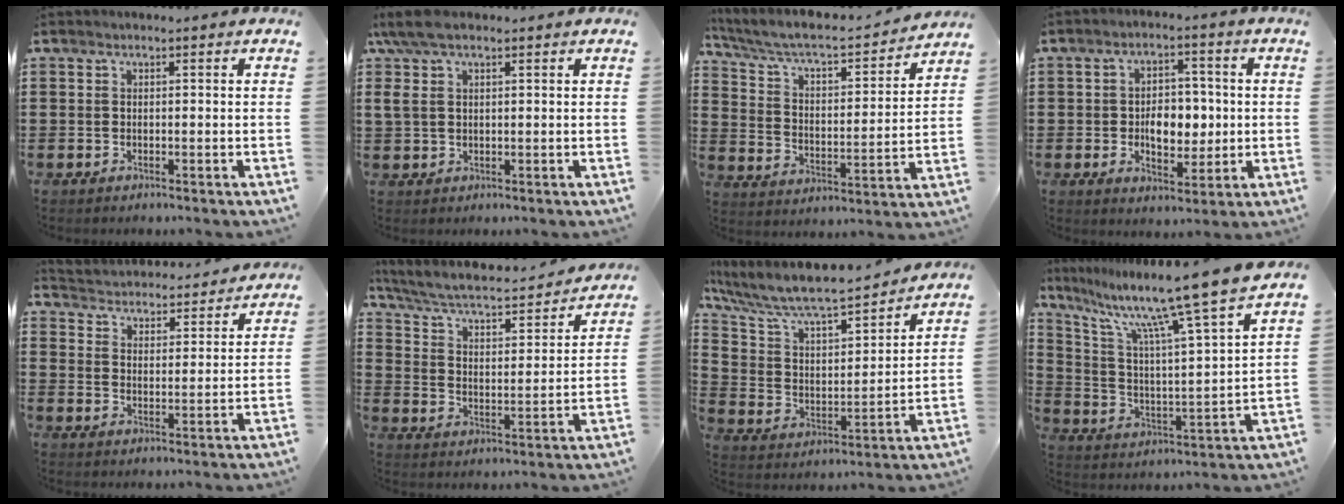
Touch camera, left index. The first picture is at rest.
{"total": 5.4, "force": [2.4, 2.3, 4.2], "torque": [-0.107, 0.004, 0.038]}
{"total": 5.4, "force": [4.6, 1.0, 2.5], "torque": [-0.072, -0.037, 0.070]}
{"total": 6.7, "force": [-0.4, 4.3, 5.1], "torque": [-0.076, 0.002, -0.015]}
{"total": 3.6, "force": [3.5, 0.1, -0.5], "torque": [-0.016, -0.034, 0.055]}
{"total": 4.5, "force": [3.9, 0.8, 2.2], "torque": [-0.063, -0.032, 0.056]}
{"total": 7.6, "force": [6.8, 1.7, 3.0], "torque": [-0.093, -0.056, 0.111]}
{"total": 11.8, "force": [9.5, -0.7, 7.0], "torque": [-0.164, -0.072, 0.148]}